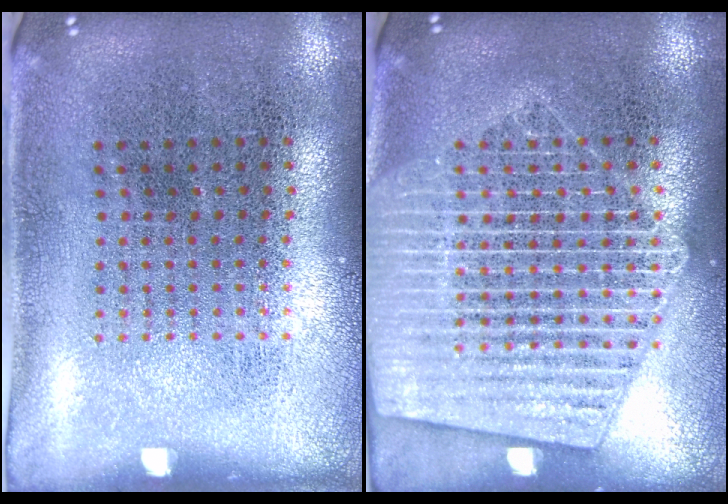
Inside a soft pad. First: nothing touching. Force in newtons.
{"total": 3.9, "press": 3.9, "slide": 0.5}